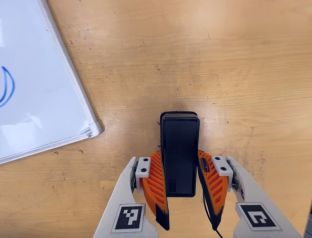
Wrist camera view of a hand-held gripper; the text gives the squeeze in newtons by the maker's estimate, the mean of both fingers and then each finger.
{"total": 5.9, "left": 4.2, "right": 7.6}